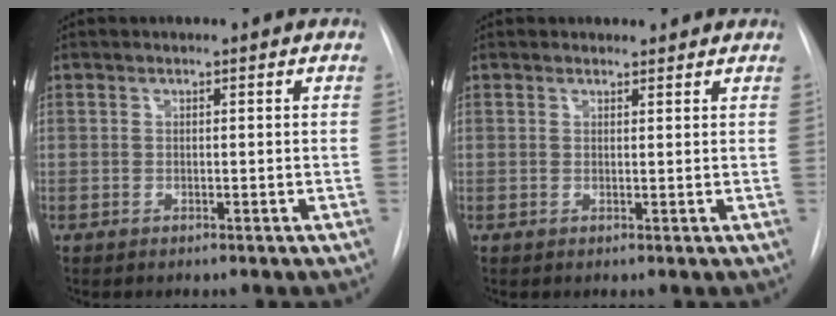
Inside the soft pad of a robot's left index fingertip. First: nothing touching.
{"total": 1.5, "force": [1.3, 0.7, -0.2], "torque": [0.001, 0.000, 0.011]}